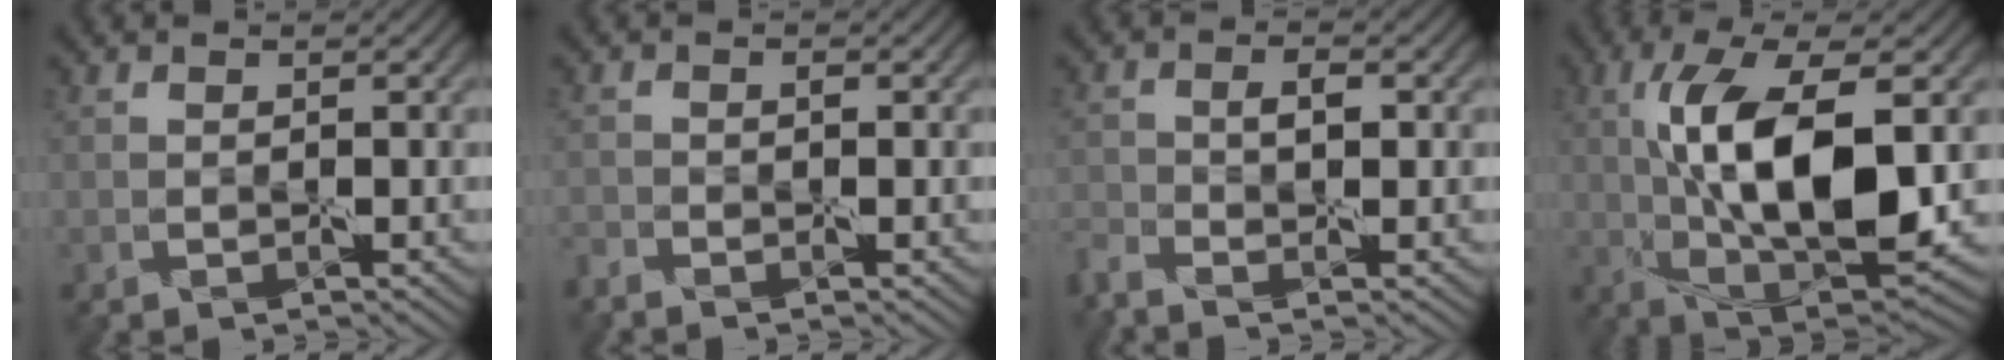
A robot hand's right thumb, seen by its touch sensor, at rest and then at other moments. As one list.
[{"total": 1.6, "force": [-1.6, 0.3, 0.3], "torque": [-0.002, -0.004, -0.036]}, {"total": 3.7, "force": [-2.6, 1.1, 2.5], "torque": [-0.043, -0.006, -0.054]}, {"total": 12.0, "force": [1.6, 4.7, 10.9], "torque": [-0.194, 0.008, 0.029]}]